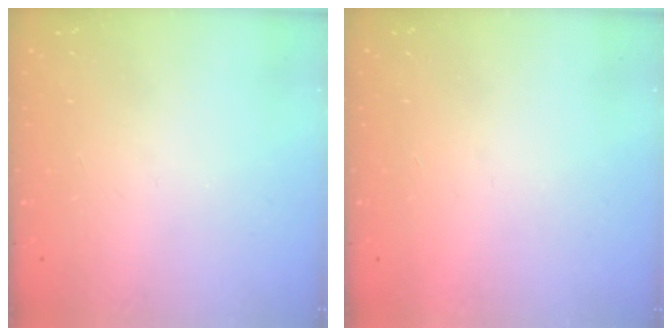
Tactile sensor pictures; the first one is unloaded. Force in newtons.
{"total": 1.5, "press": 1.5, "slide": 0.1}